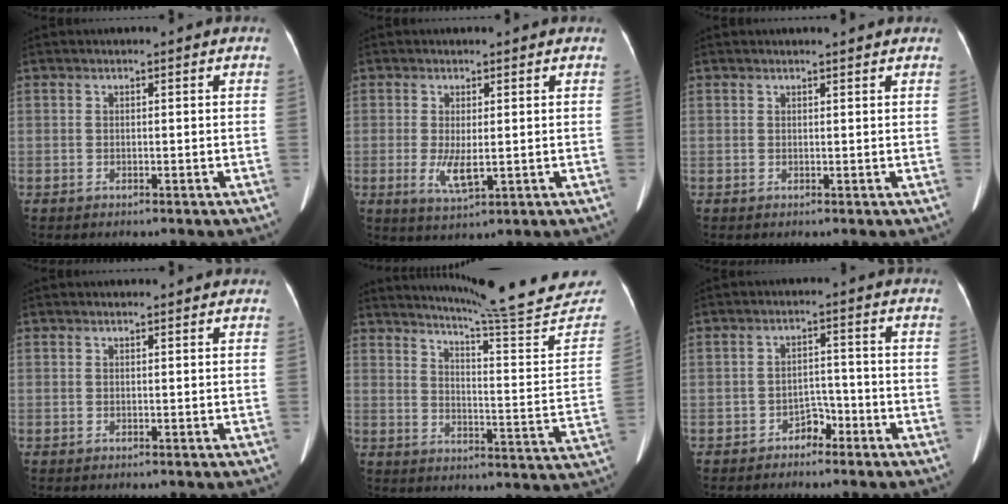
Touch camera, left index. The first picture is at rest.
{"total": 4.3, "force": [0.1, 1.2, 4.1], "torque": [-0.079, -0.009, 0.008]}
{"total": 2.0, "force": [1.9, 0.0, 0.6], "torque": [-0.010, 0.005, 0.024]}
{"total": 1.8, "force": [1.7, 0.4, 0.5], "torque": [-0.012, 0.013, 0.020]}
{"total": 23.4, "force": [21.9, -0.1, 8.3], "torque": [-0.118, -0.107, 0.270]}
{"total": 2.7, "force": [-2.0, 1.6, 1.0], "torque": [-0.013, 0.006, -0.033]}